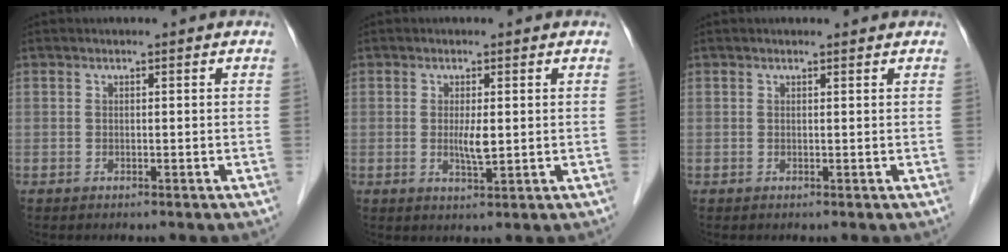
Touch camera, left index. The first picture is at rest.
{"total": 2.8, "force": [0.1, 0.5, 2.8], "torque": [-0.054, -0.005, 0.005]}
{"total": 1.2, "force": [1.1, 0.2, 0.2], "torque": [-0.012, 0.004, 0.013]}